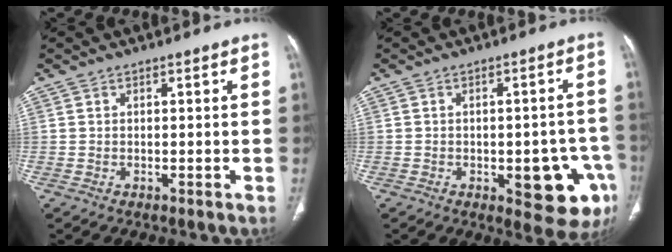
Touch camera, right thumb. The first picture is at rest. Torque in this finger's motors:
{"motor_torque": [2.66, 2.30, 0.36, -0.43, 0.26]}